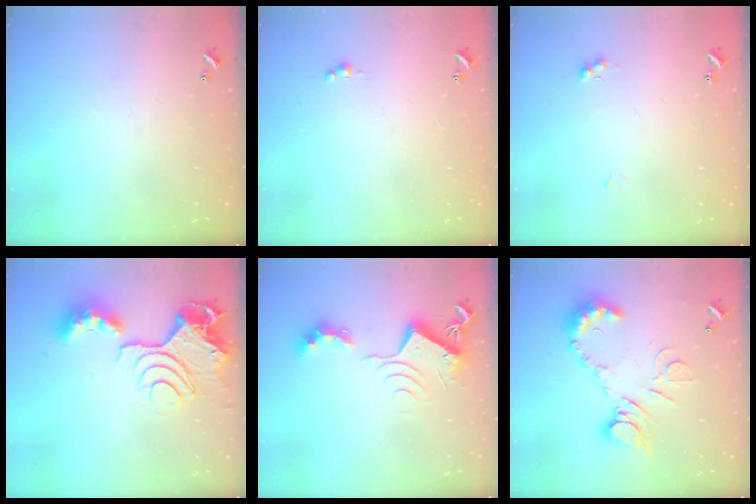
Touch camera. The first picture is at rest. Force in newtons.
{"total": 1.1, "press": 1.1, "slide": 0.3}
{"total": 3.9, "press": 3.9, "slide": 0.7}
{"total": 14.0, "press": 13.8, "slide": 1.8}
{"total": 11.1, "press": 11.0, "slide": 1.3}
{"total": 14.0, "press": 13.9, "slide": 1.3}